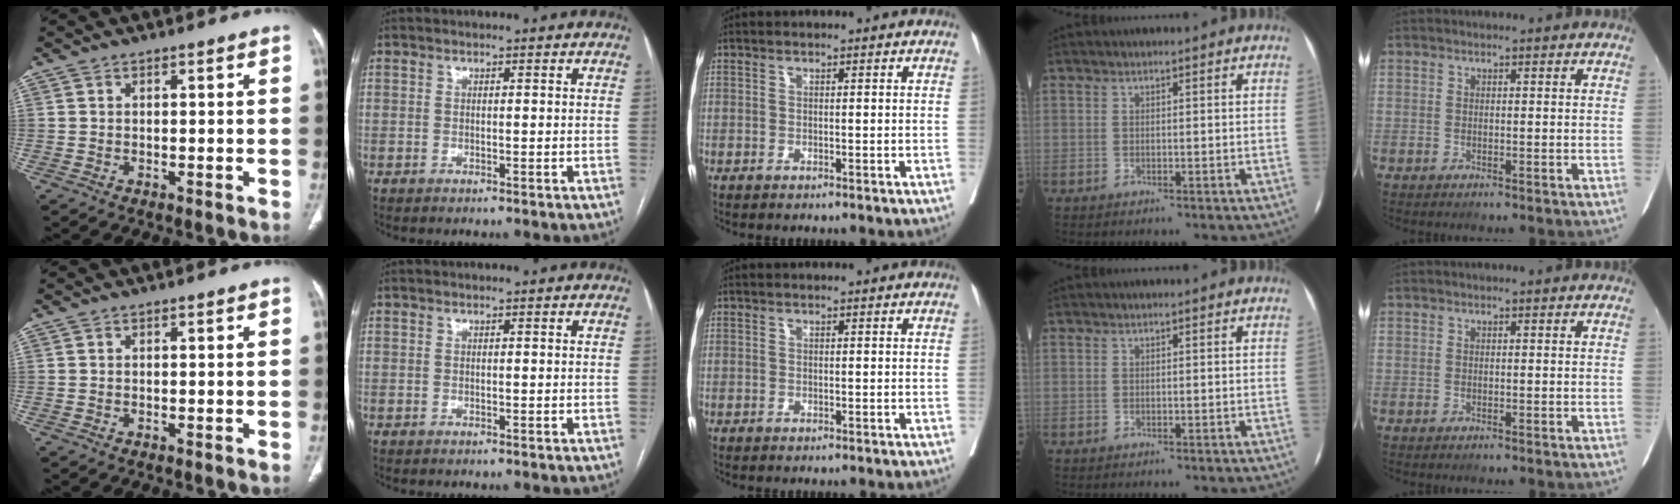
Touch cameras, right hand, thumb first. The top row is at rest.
{}